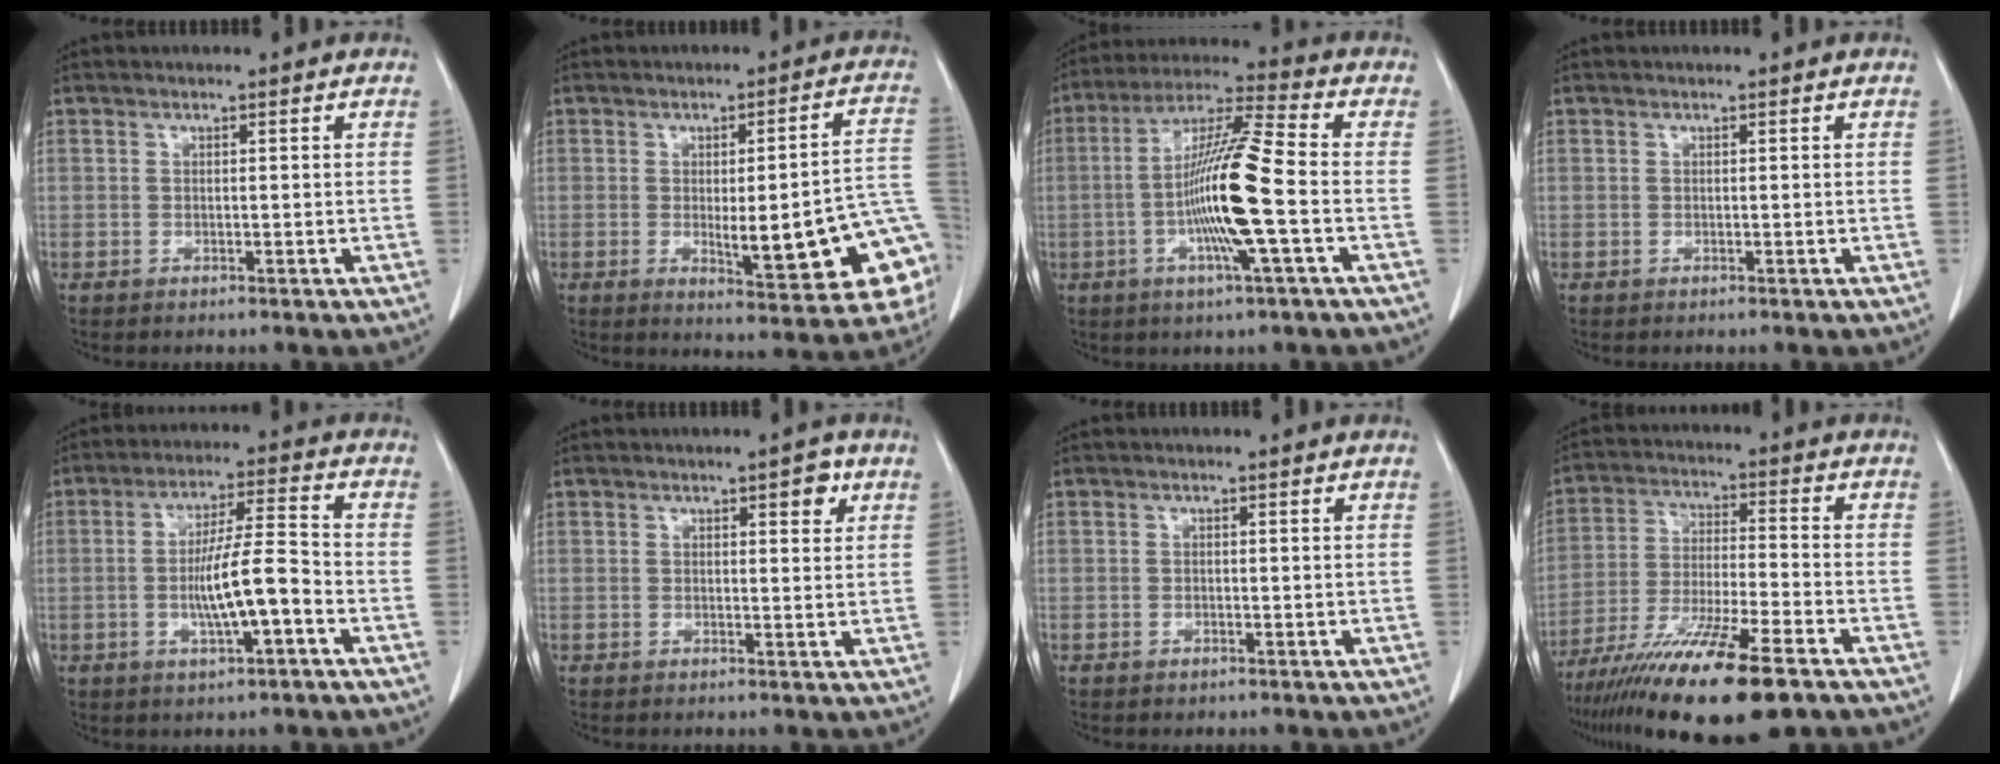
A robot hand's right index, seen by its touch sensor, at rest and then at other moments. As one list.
[{"total": 17.3, "force": [-3.8, 3.2, 16.5], "torque": [-0.133, 0.022, -0.028]}, {"total": 13.9, "force": [-2.7, -0.2, 13.7], "torque": [-0.260, -0.002, -0.060]}, {"total": 0.0}, {"total": 9.2, "force": [-2.6, 0.7, 8.8], "torque": [-0.158, 0.007, -0.047]}, {"total": 2.6, "force": [1.4, 0.9, 2.1], "torque": [-0.022, -0.001, 0.017]}, {"total": 0.6, "force": [-0.3, 0.4, 0.1], "torque": [-0.003, 0.003, -0.005]}, {"total": 17.2, "force": [-11.7, 1.7, 12.5], "torque": [-0.221, -0.046, -0.204]}]